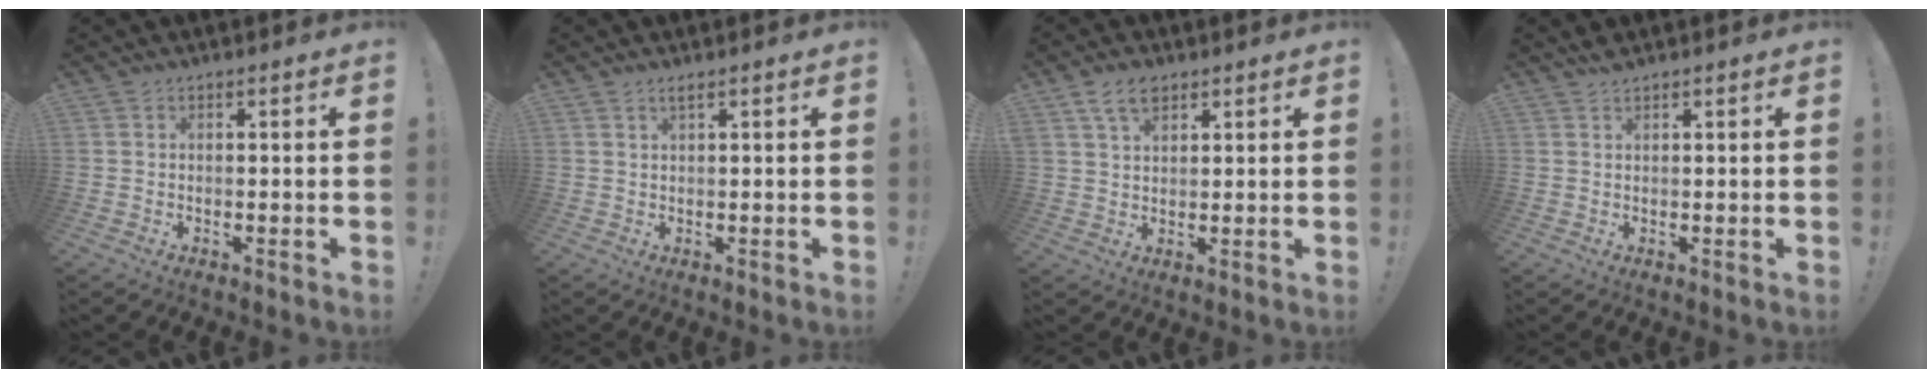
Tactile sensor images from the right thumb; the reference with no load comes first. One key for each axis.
{"total": 1.5, "fx": 1.1, "fy": 0.1, "fz": 1.0, "tx": -0.021, "ty": -0.001, "tz": 0.020}
{"total": 6.1, "fx": 3.9, "fy": 3.4, "fz": 3.2, "tx": -0.059, "ty": -0.010, "tz": 0.073}
{"total": 1.4, "fx": 1.4, "fy": 0.1, "fz": 0.3, "tx": 0.000, "ty": -0.007, "tz": 0.024}